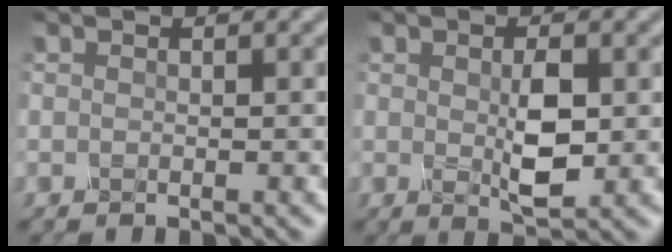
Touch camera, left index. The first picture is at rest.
{"total": 2.9, "force": [0.2, 0.9, 2.7], "torque": [-0.067, -0.003, 0.014]}